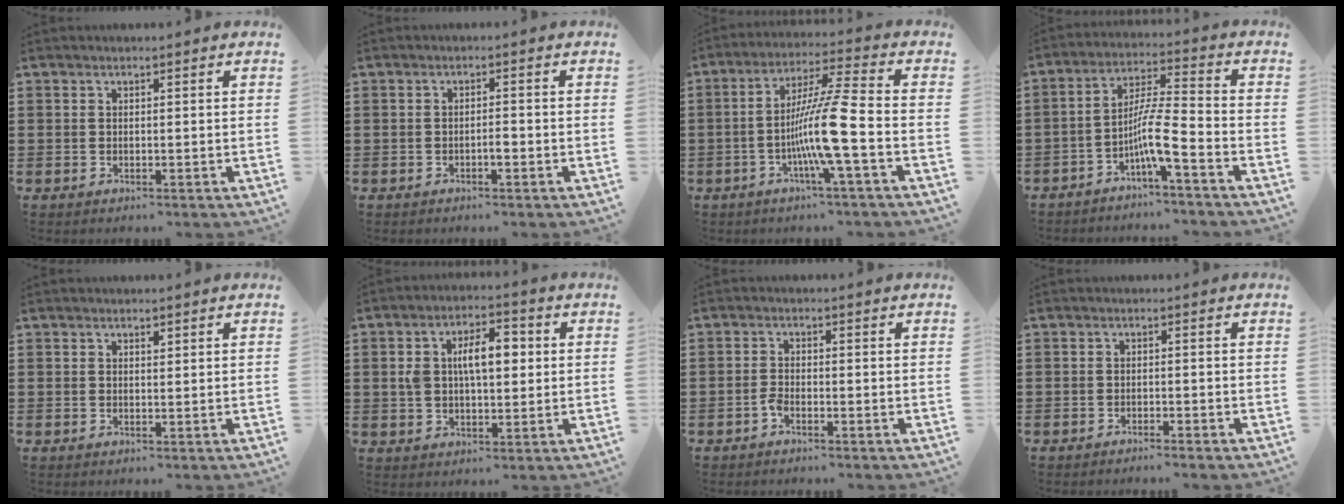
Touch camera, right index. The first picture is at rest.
{"total": 1.6, "force": [-0.7, 0.3, 1.4], "torque": [-0.028, -0.002, -0.011]}
{"total": 11.0, "force": [-3.2, -0.4, 10.5], "torque": [-0.208, -0.012, -0.069]}
{"total": 7.3, "force": [-3.9, 0.3, 6.2], "torque": [-0.120, -0.003, -0.079]}
{"total": 0.5, "force": [0.4, 0.3, 0.1], "torque": [-0.003, 0.003, 0.008]}
{"total": 7.1, "force": [1.1, 3.6, 6.0], "torque": [-0.110, 0.009, 0.012]}
{"total": 1.5, "force": [-1.2, 0.4, 0.9], "torque": [-0.028, -0.004, -0.025]}
{"total": 1.4, "force": [-1.3, -0.2, 0.3], "torque": [-0.006, 0.002, -0.026]}